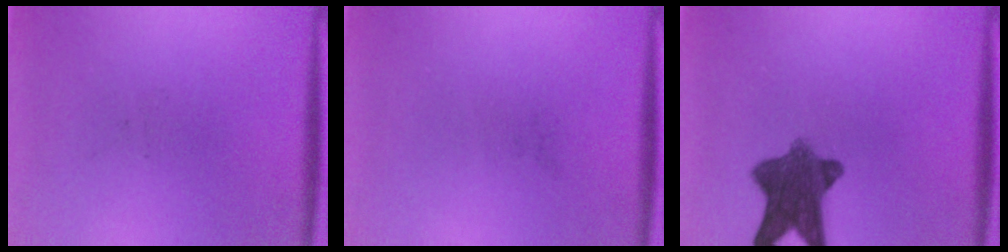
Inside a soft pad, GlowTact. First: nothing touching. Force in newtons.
{"total": 0.0}
{"total": 9.4}